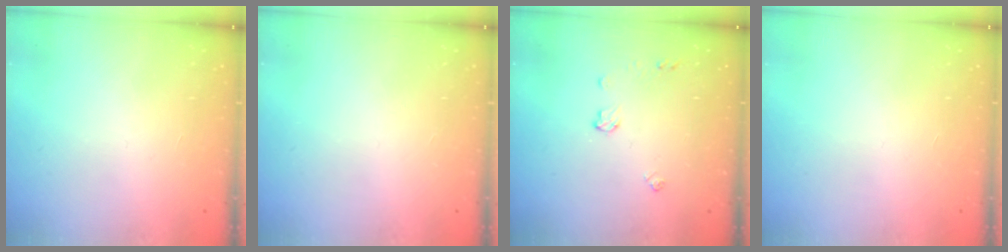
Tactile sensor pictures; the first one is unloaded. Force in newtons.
{"total": 0.0}
{"total": 5.2, "press": 5.2, "slide": 0.3}
{"total": 0.0}